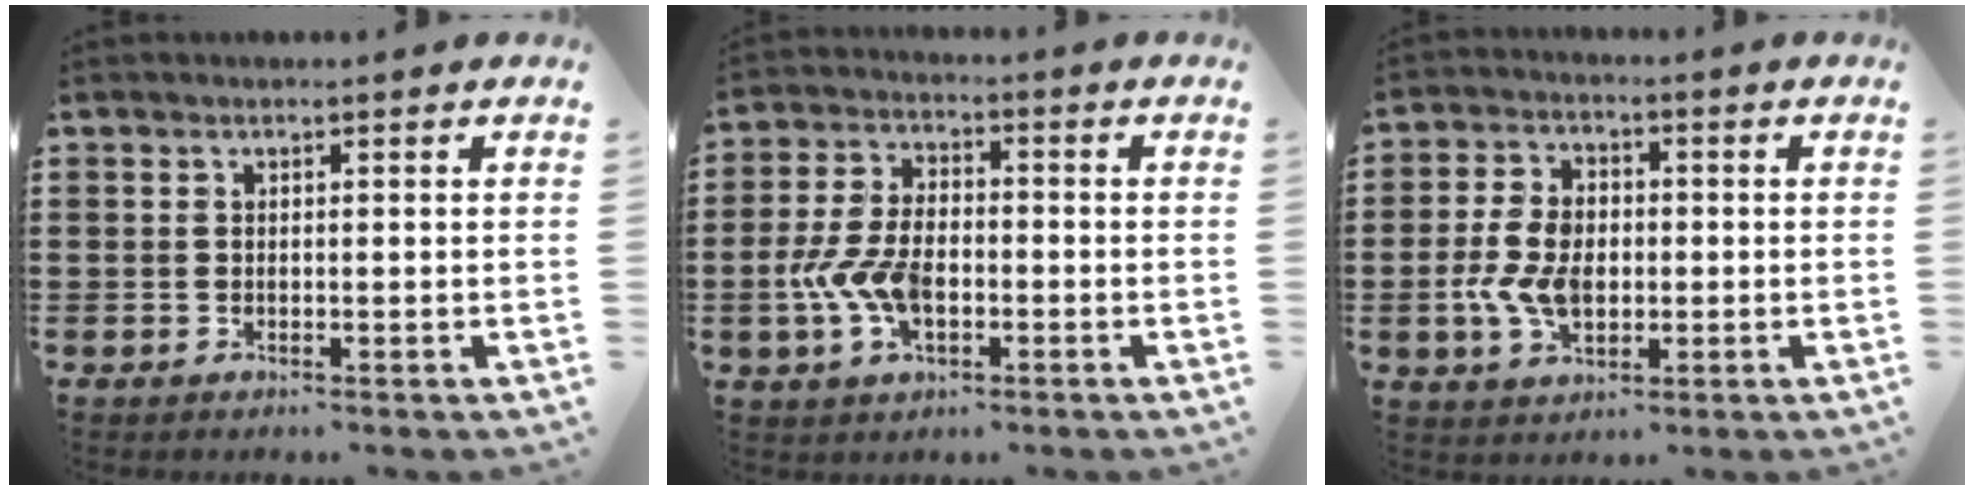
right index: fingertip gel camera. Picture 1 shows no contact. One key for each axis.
{"total": 8.0, "fx": -2.1, "fy": 4.5, "fz": 6.3, "tx": -0.150, "ty": 0.002, "tz": -0.043}
{"total": 7.7, "fx": -1.2, "fy": 5.1, "fz": 5.6, "tx": -0.130, "ty": 0.006, "tz": -0.025}